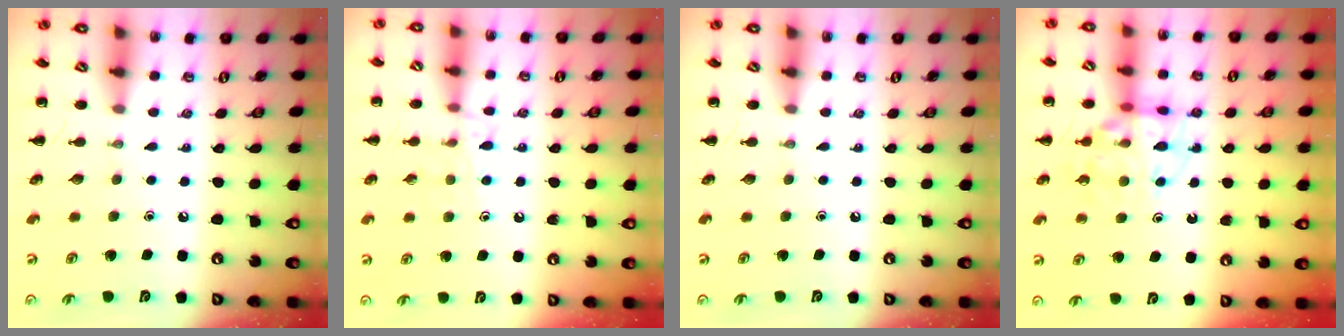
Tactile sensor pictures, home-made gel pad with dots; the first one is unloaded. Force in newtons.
{"total": 8.9, "press": 8.8, "slide": 1.1}
{"total": 0.0}
{"total": 13.2, "press": 13.0, "slide": 2.1}